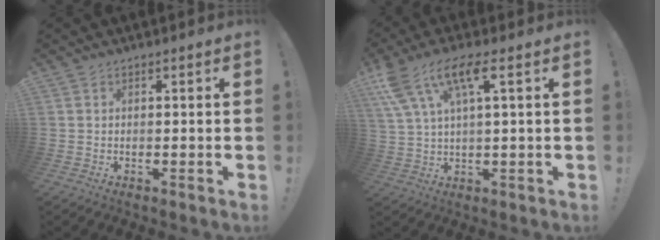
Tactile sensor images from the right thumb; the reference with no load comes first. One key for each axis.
{"total": 10.8, "fx": 4.9, "fy": 3.2, "fz": 9.0, "tx": -0.168, "ty": -0.005, "tz": 0.090}